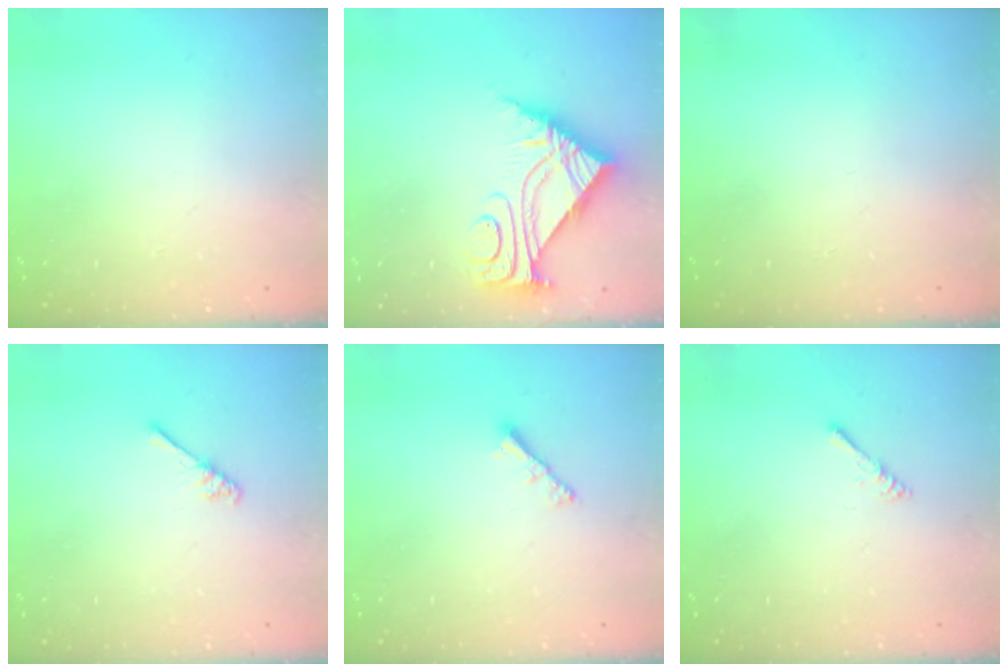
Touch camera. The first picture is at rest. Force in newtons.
{"total": 7.1, "press": 7.0, "slide": 0.7}
{"total": 0.0}
{"total": 2.9, "press": 2.9, "slide": 0.4}
{"total": 2.2, "press": 2.1, "slide": 0.6}
{"total": 1.6, "press": 1.6, "slide": 0.4}